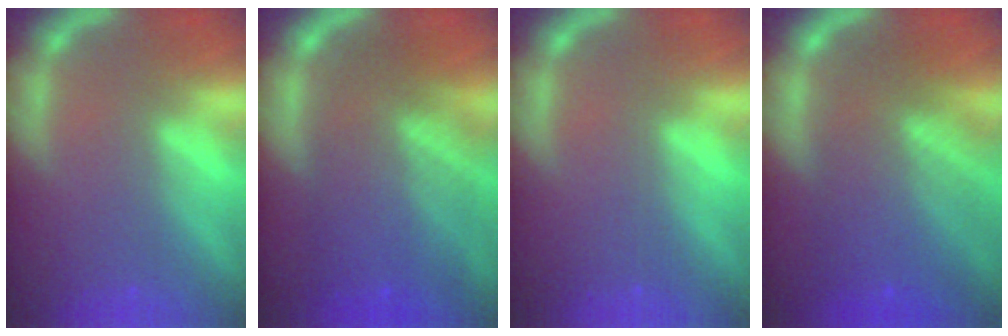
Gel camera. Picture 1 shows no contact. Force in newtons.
{"total": 9.5}
{"total": 0.0}
{"total": 9.1}